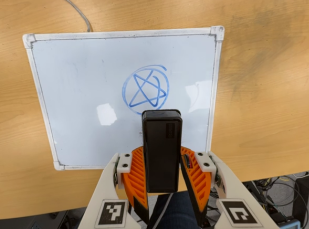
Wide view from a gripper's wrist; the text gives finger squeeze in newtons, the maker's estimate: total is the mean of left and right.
{"total": 5.1, "left": 4.6, "right": 5.6}